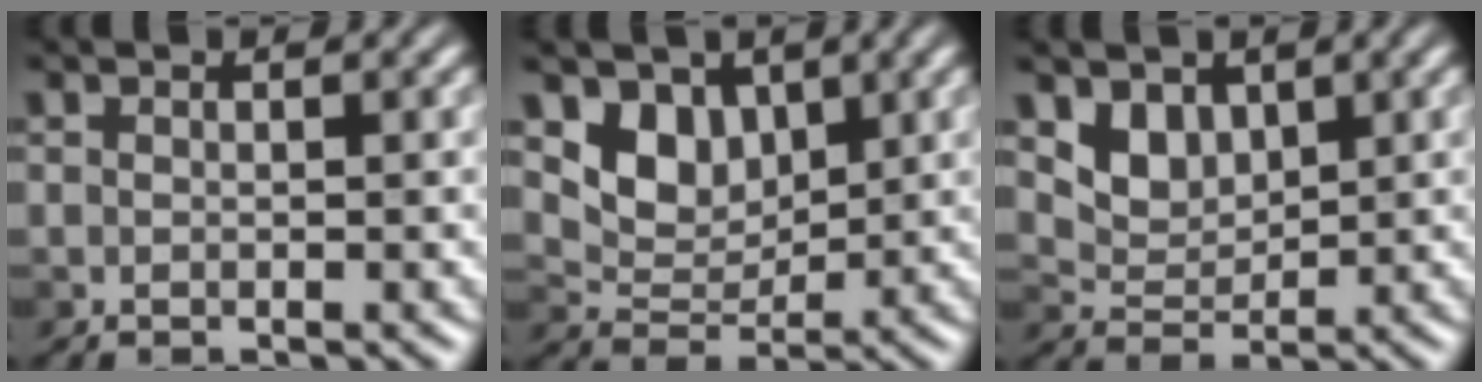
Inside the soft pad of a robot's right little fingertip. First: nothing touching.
{"total": 4.2, "force": [2.0, 3.0, 2.2], "torque": [-0.045, -0.017, 0.040]}
{"total": 3.4, "force": [1.9, 2.3, 1.5], "torque": [-0.038, -0.025, 0.052]}